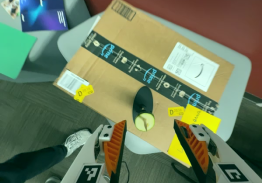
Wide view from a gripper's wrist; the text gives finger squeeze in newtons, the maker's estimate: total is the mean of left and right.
{"total": 0.0}